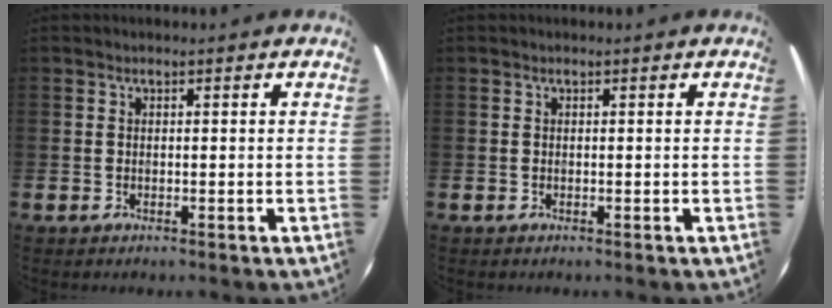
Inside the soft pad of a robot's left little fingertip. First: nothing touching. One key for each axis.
{"total": 0.0}